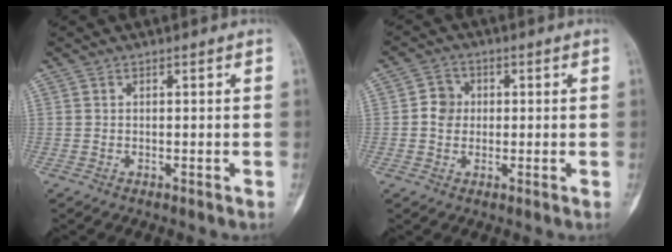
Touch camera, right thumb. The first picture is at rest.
{"total": 4.1, "force": [0.1, 3.7, 1.8], "torque": [-0.011, 0.006, -0.005]}